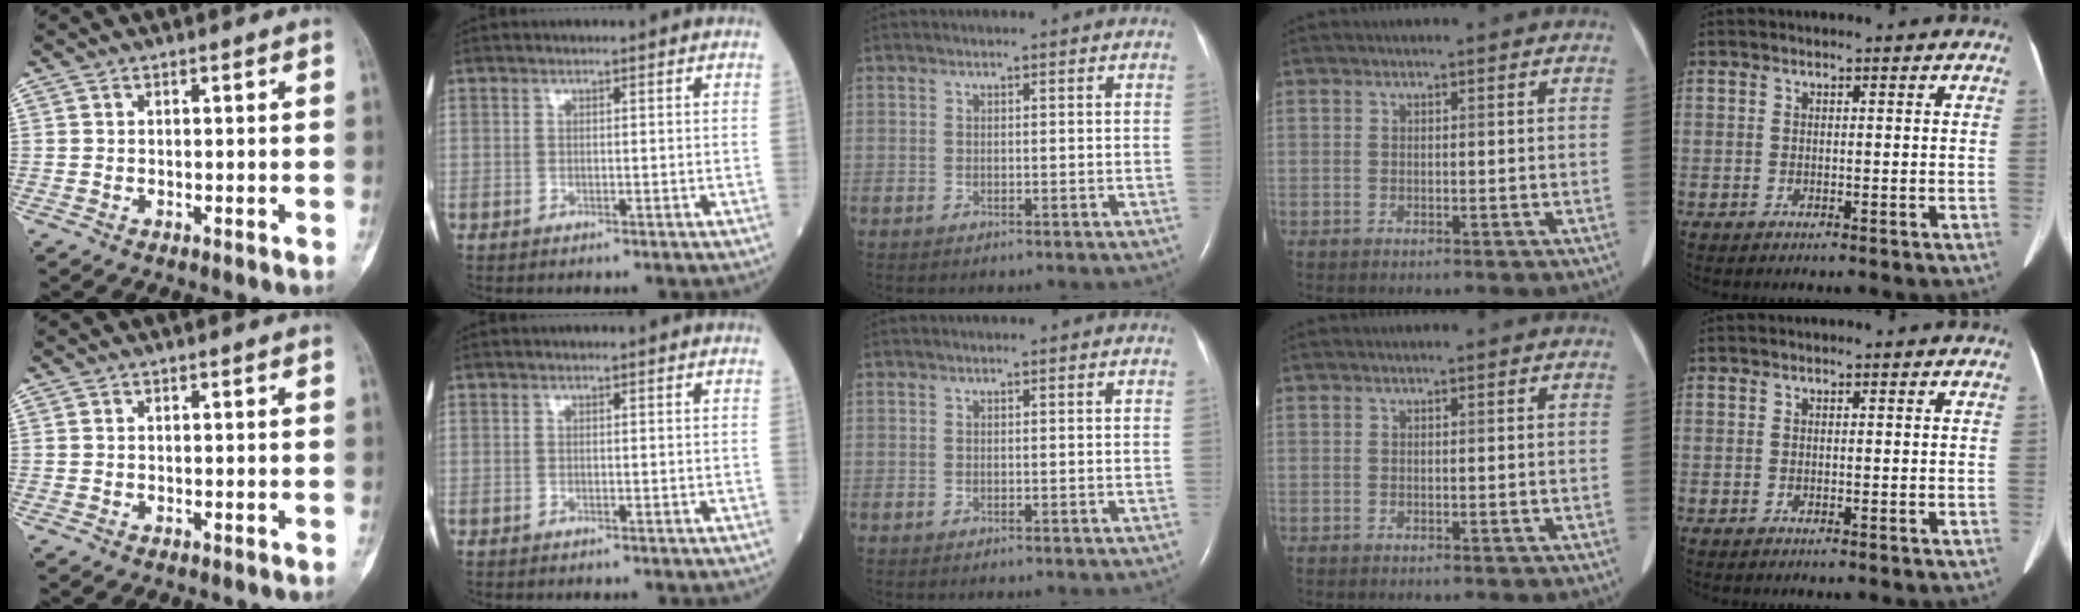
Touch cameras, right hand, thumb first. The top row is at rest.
{}